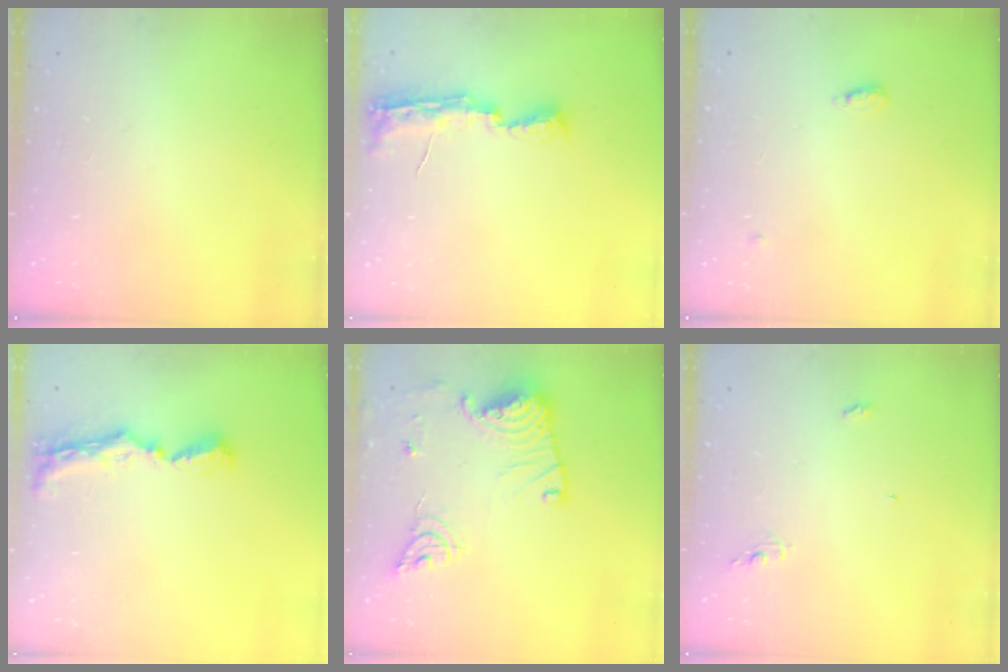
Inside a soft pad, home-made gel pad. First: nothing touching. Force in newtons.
{"total": 7.6, "press": 7.5, "slide": 0.6}
{"total": 3.6, "press": 3.5, "slide": 0.7}
{"total": 8.6, "press": 8.5, "slide": 0.8}
{"total": 17.8, "press": 17.8, "slide": 1.6}
{"total": 4.1, "press": 4.1, "slide": 0.3}